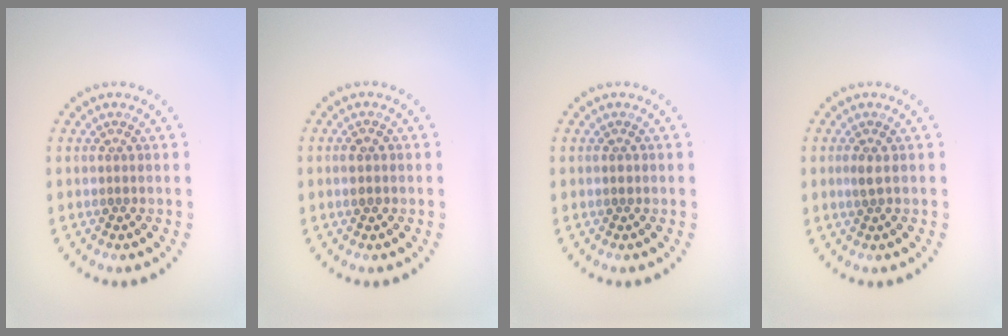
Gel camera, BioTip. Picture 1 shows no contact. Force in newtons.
{"total": 1.0, "press": 1.0, "slide": 0.3}
{"total": 0.5, "press": 0.5, "slide": 0.2}
{"total": 0.9, "press": 0.9, "slide": 0.3}